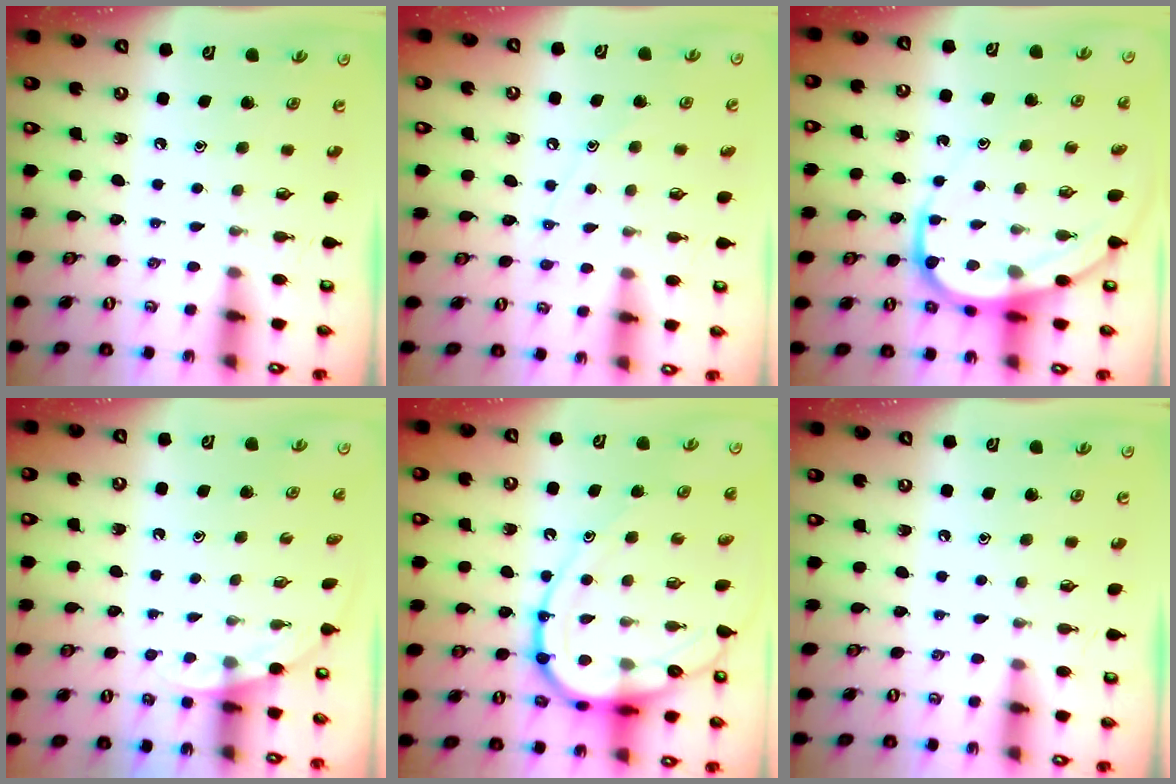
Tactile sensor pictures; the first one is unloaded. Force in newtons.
{"total": 6.3, "press": 6.3, "slide": 0.3}
{"total": 11.8, "press": 11.7, "slide": 1.0}
{"total": 1.8, "press": 1.8, "slide": 0.1}
{"total": 18.4, "press": 18.3, "slide": 1.8}
{"total": 0.0}